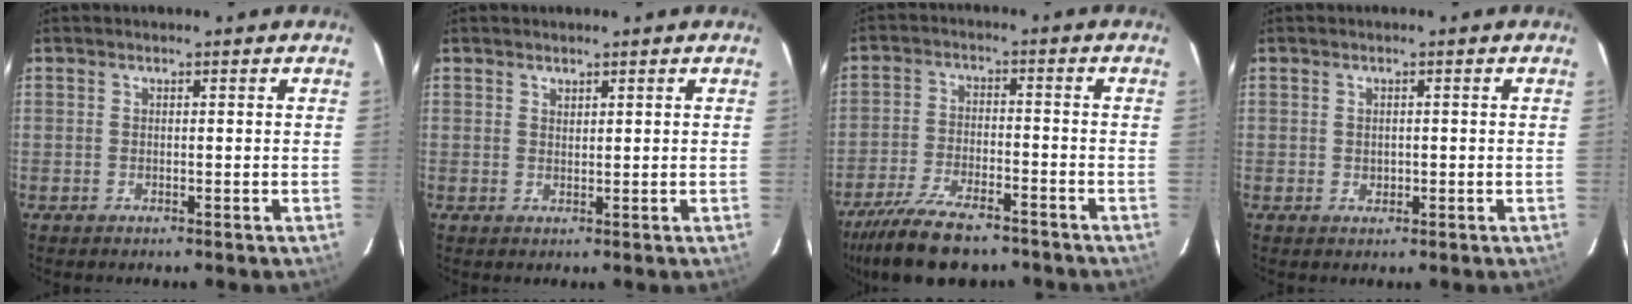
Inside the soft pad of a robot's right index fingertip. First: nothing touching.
{"total": 1.0, "force": [0.9, 0.4, 0.2], "torque": [-0.003, 0.001, 0.016]}
{"total": 15.3, "force": [-12.1, 5.1, 7.8], "torque": [-0.175, -0.022, -0.206]}
{"total": 1.3, "force": [0.0, 1.2, 0.6], "torque": [-0.005, 0.003, 0.001]}